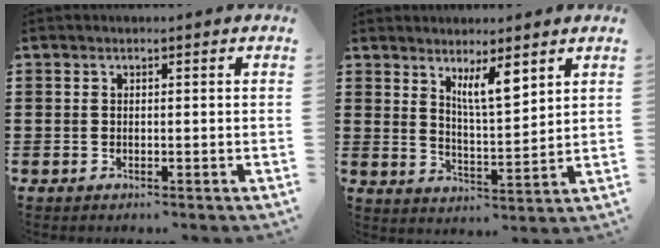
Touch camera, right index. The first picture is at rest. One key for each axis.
{"total": 5.9, "fx": 4.0, "fy": 1.3, "fz": 4.2, "tx": -0.084, "ty": -0.007, "tz": 0.067}